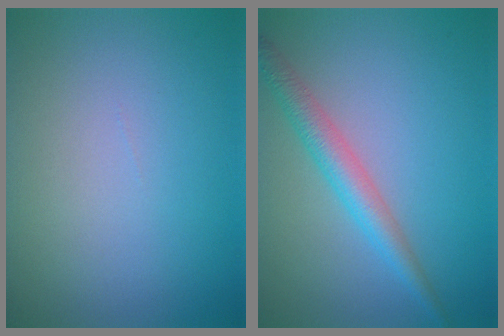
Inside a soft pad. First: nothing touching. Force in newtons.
{"total": 3.2, "press": 3.2, "slide": 0.1}